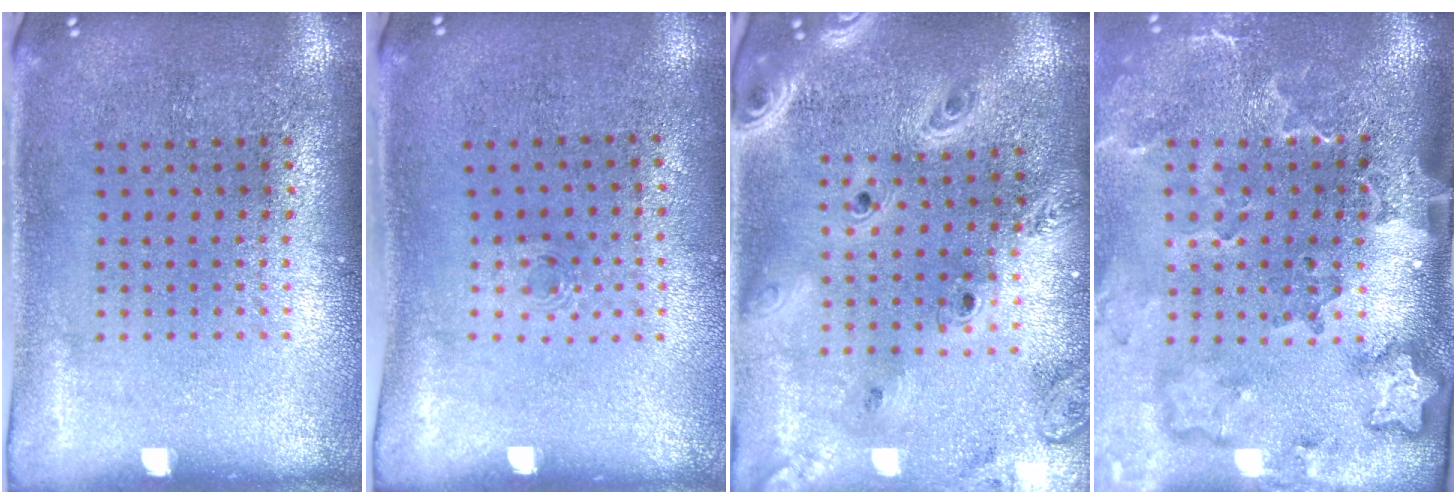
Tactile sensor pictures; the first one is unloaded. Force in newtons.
{"total": 0.6, "press": 0.3, "slide": 0.5}
{"total": 3.3, "press": 2.7, "slide": 1.8}
{"total": 3.4, "press": 2.5, "slide": 2.3}